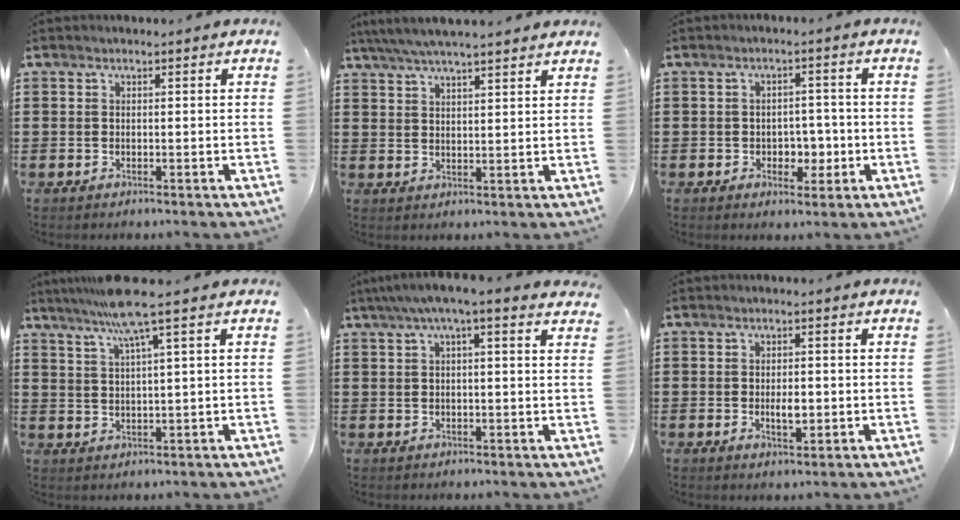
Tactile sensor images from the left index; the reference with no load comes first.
{"total": 4.6, "force": [4.2, 0.0, 2.0], "torque": [-0.050, -0.012, 0.073]}
{"total": 3.8, "force": [-1.0, 3.0, 2.1], "torque": [-0.034, 0.000, -0.027]}
{"total": 7.2, "force": [4.5, -0.7, 5.6], "torque": [-0.119, 0.000, 0.078]}
{"total": 3.8, "force": [2.4, 0.3, 2.9], "torque": [-0.062, 0.003, 0.041]}
{"total": 2.8, "force": [-0.3, 1.3, 2.5], "torque": [-0.048, 0.001, -0.006]}